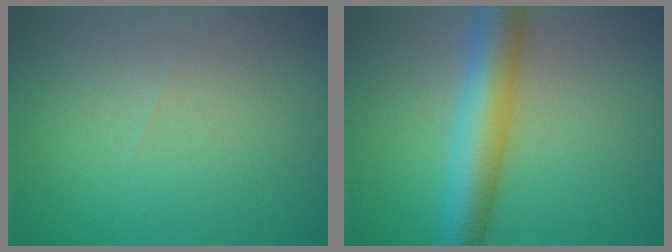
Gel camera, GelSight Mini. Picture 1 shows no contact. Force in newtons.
{"total": 7.0, "press": 7.0, "slide": 0.0}